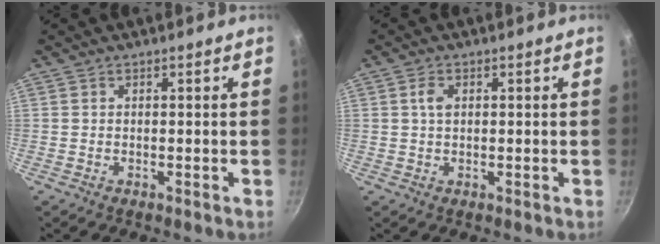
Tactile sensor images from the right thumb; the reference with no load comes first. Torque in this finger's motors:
{"motor_torque": [0.17, 0.11, 0.52, 0.27, 0.06]}